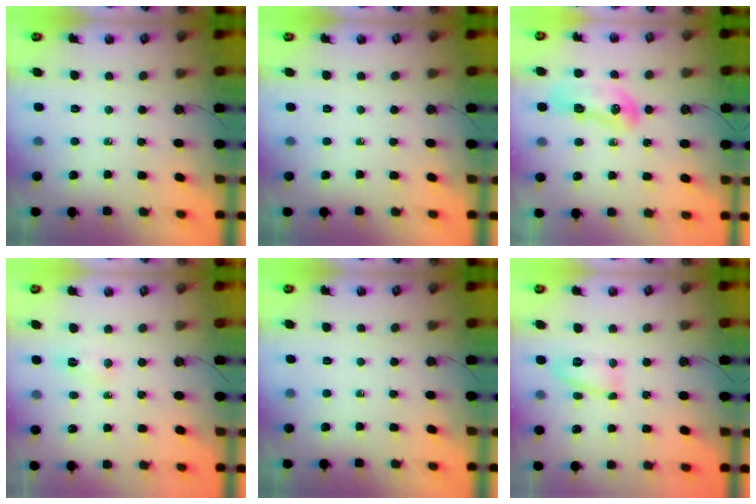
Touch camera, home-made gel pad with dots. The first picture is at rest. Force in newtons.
{"total": 0.0}
{"total": 10.5, "press": 10.4, "slide": 1.8}
{"total": 4.6, "press": 4.6, "slide": 0.6}
{"total": 0.0}
{"total": 10.5, "press": 10.5, "slide": 0.7}